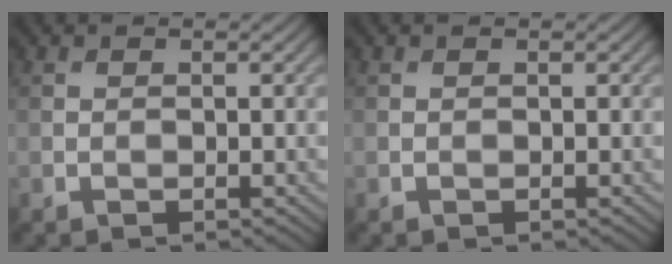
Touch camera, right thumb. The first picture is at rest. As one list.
[{"total": 0.0}]